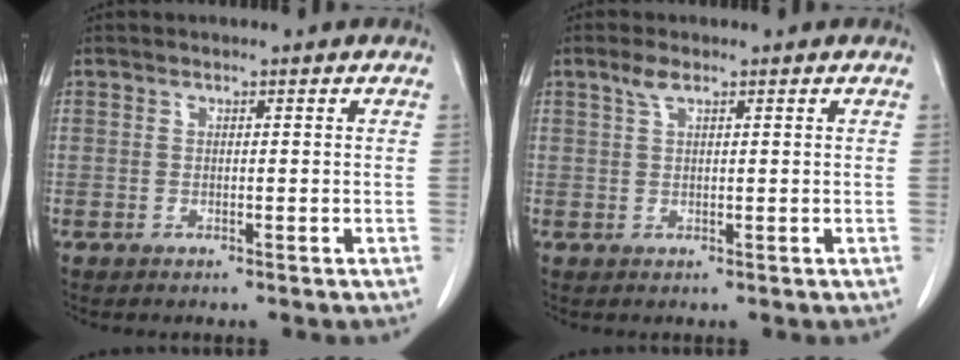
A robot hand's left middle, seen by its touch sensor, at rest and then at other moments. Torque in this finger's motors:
{"motor_torque": [-0.03, -0.05, -0.09, -0.02]}